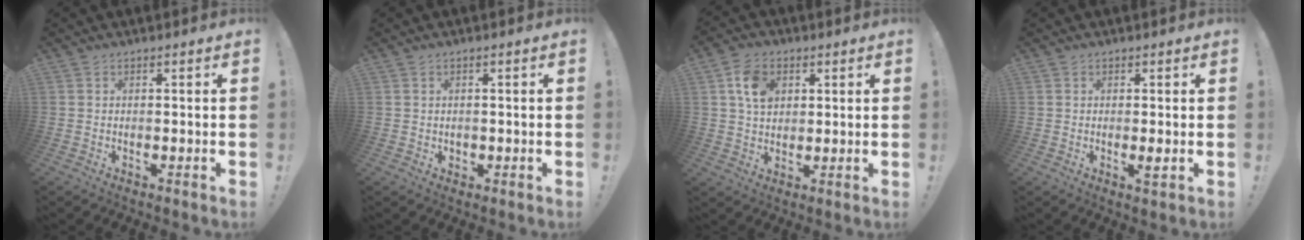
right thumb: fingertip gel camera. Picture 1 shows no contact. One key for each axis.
{"total": 1.1, "fx": 0.2, "fy": 1.1, "fz": 0.3, "tx": -0.003, "ty": 0.001, "tz": 0.003}
{"total": 8.9, "fx": 3.2, "fy": 6.6, "fz": 5.0, "tx": -0.077, "ty": 0.003, "tz": 0.063}
{"total": 1.6, "fx": 0.0, "fy": 0.7, "fz": 1.4, "tx": -0.004, "ty": -0.006, "tz": -0.002}